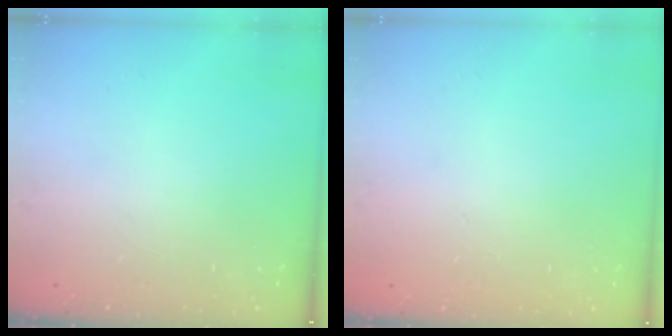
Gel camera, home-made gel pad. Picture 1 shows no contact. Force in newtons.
{"total": 0.0}